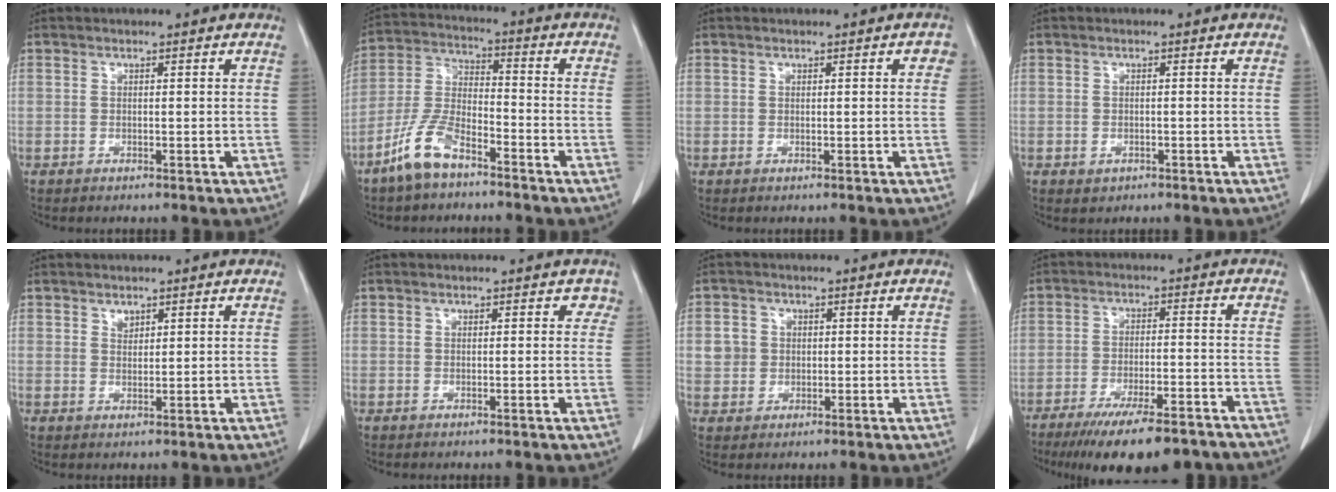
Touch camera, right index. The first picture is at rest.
{"total": 9.2, "force": [-6.4, 3.1, 5.9], "torque": [-0.140, -0.005, -0.132]}
{"total": 1.2, "force": [0.4, 0.5, 1.1], "torque": [-0.006, 0.004, 0.003]}
{"total": 1.3, "force": [-0.7, 0.9, 0.6], "torque": [-0.010, 0.001, -0.003]}
{"total": 1.2, "force": [0.9, 0.7, 0.4], "torque": [-0.004, -0.004, 0.017]}
{"total": 1.4, "force": [0.7, 1.1, 0.5], "torque": [0.013, 0.007, -0.001]}
{"total": 3.4, "force": [0.5, 3.2, 0.7], "torque": [-0.006, 0.011, 0.015]}
{"total": 15.9, "force": [-12.8, 3.0, 8.9], "torque": [-0.115, -0.012, -0.189]}